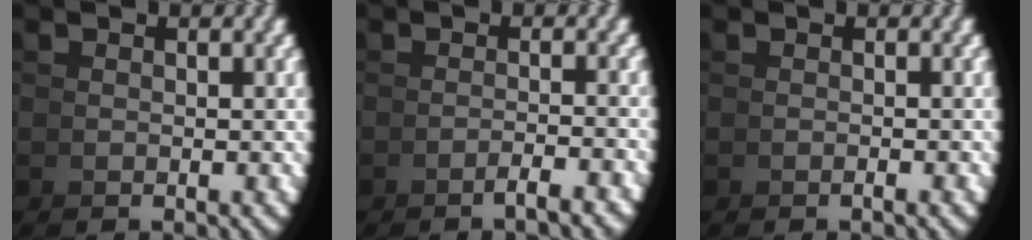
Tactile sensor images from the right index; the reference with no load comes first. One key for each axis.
{"total": 1.9, "fx": -1.4, "fy": -0.5, "fz": 1.1, "tx": -0.001, "ty": 0.013, "tz": -0.031}
{"total": 0.5, "fx": -0.4, "fy": 0.0, "fz": 0.3, "tx": -0.001, "ty": 0.006, "tz": -0.010}